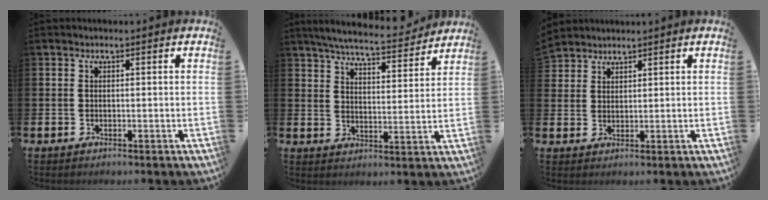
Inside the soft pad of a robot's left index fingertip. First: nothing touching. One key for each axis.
{"total": 6.5, "fx": 6.3, "fy": 0.6, "fz": 1.7, "tx": -0.052, "ty": -0.041, "tz": 0.108}
{"total": 2.9, "fx": 2.8, "fy": 0.5, "fz": -0.5, "tx": 0.015, "ty": -0.017, "tz": 0.051}